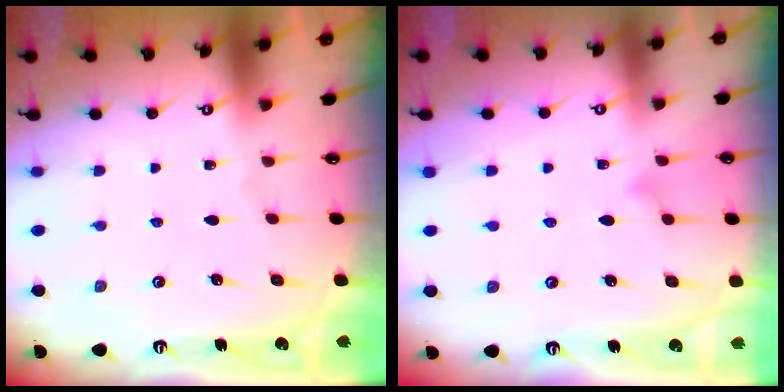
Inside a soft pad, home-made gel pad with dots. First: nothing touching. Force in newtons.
{"total": 8.4, "press": 8.4, "slide": 0.5}